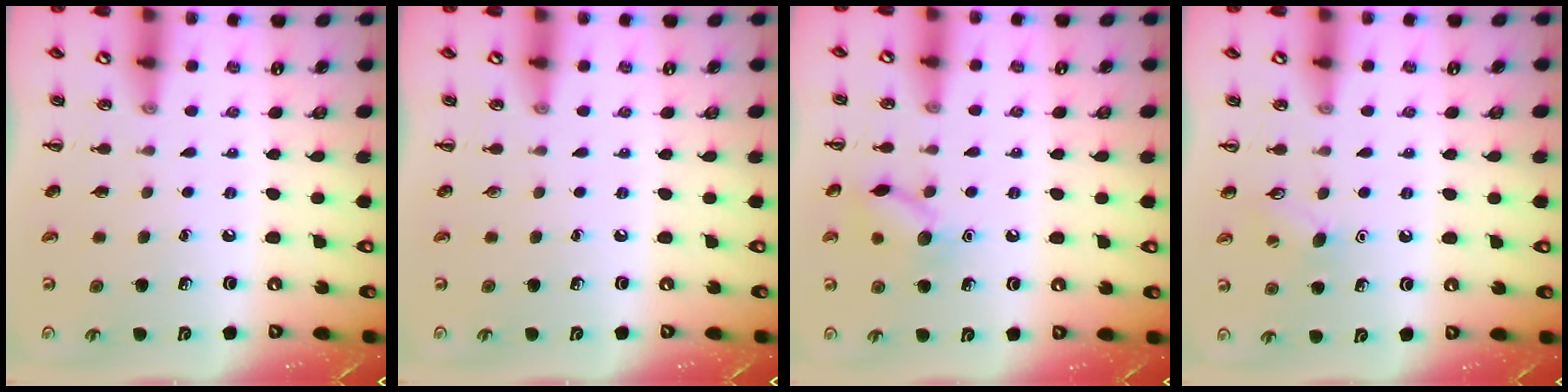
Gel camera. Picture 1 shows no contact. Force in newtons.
{"total": 0.0}
{"total": 10.6, "press": 10.6, "slide": 0.6}
{"total": 7.2, "press": 7.1, "slide": 1.6}